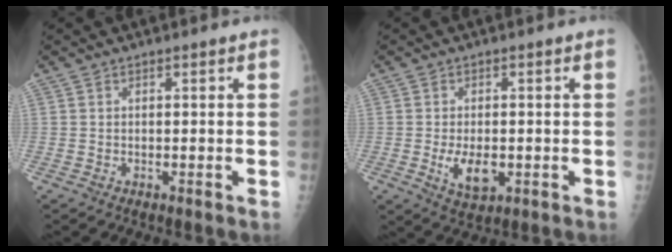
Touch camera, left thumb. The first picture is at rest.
{"total": 6.1, "force": [-1.3, 3.4, 4.8], "torque": [-0.076, -0.007, -0.014]}